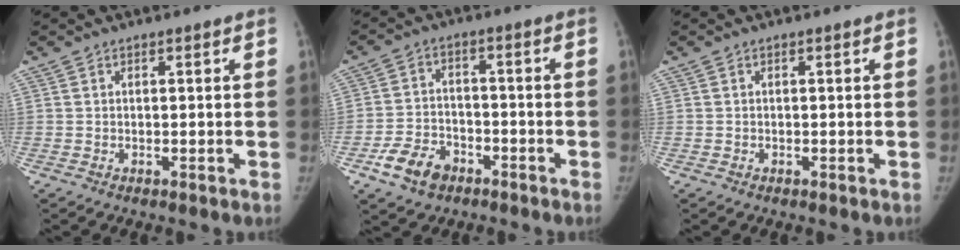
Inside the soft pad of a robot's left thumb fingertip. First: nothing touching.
{"total": 8.1, "force": [-4.7, 5.4, 3.7], "torque": [-0.057, 0.024, -0.082]}
{"total": 0.0}